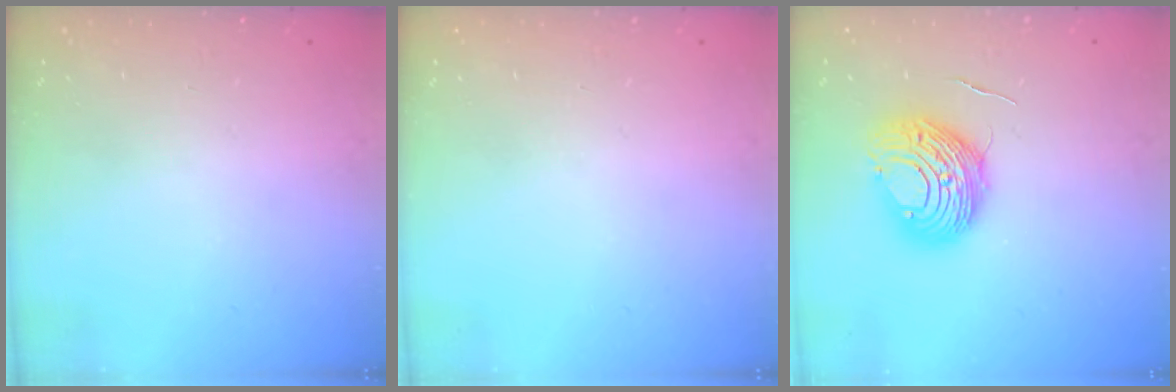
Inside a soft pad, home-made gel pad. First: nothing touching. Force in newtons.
{"total": 0.0}
{"total": 10.8, "press": 10.8, "slide": 1.1}